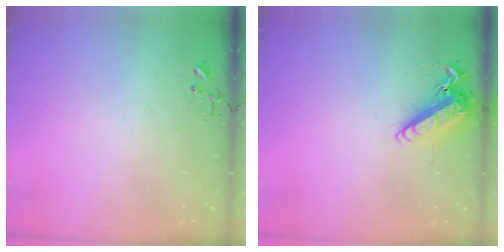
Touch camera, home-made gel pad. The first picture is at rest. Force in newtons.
{"total": 13.5, "press": 13.3, "slide": 2.1}